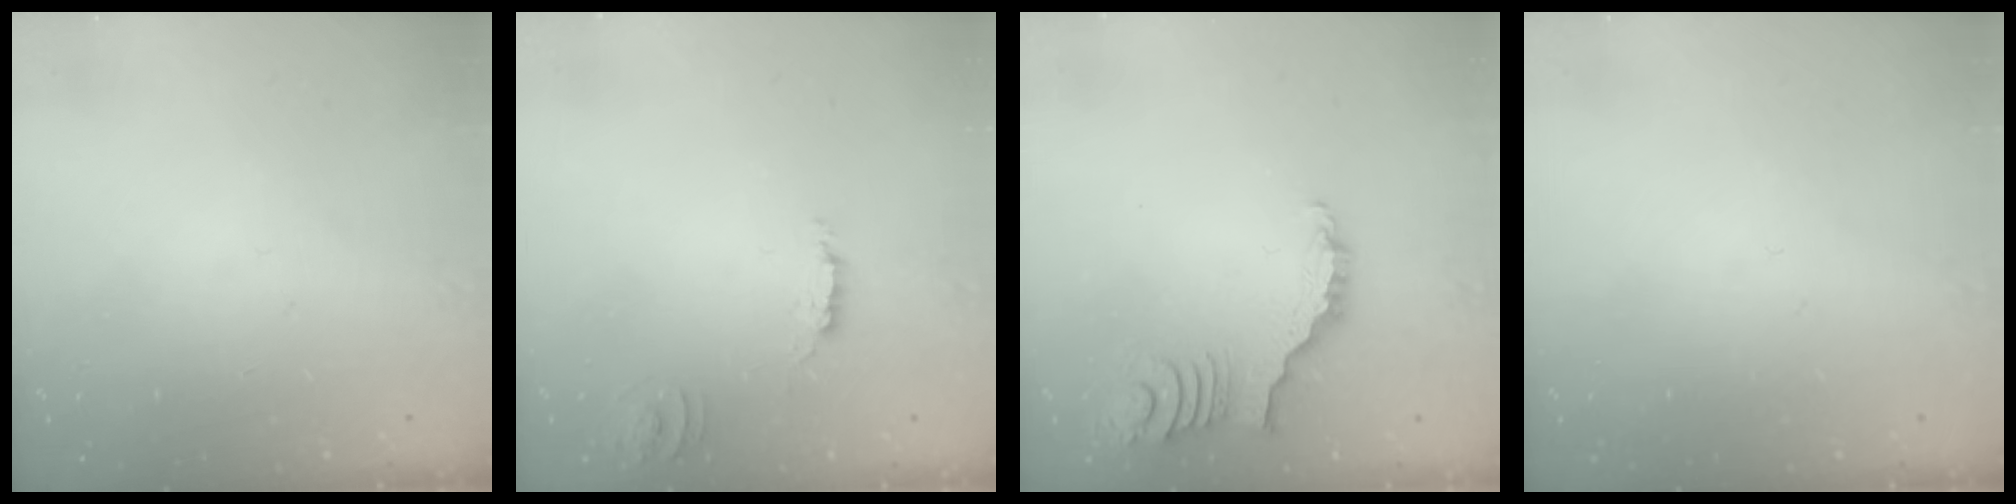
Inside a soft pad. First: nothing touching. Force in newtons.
{"total": 2.2, "press": 2.2, "slide": 0.1}
{"total": 3.8, "press": 3.7, "slide": 0.7}
{"total": 0.0}